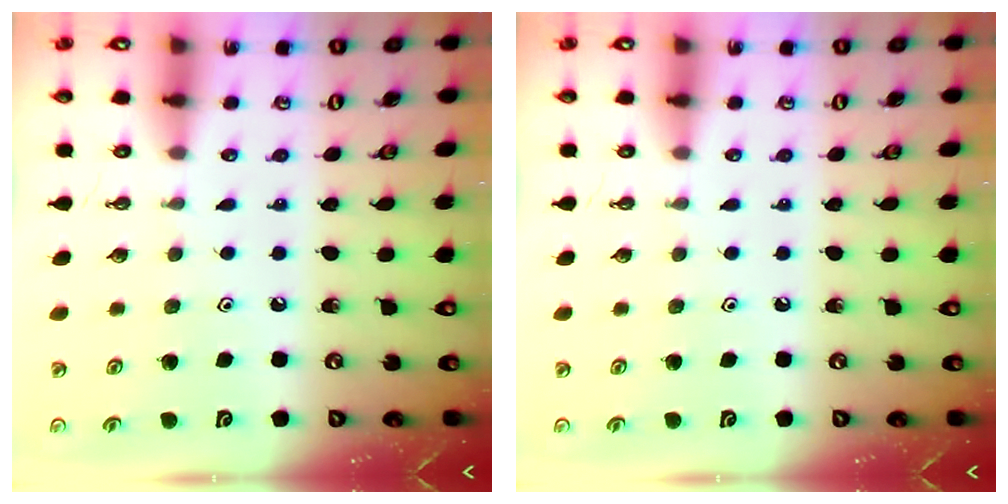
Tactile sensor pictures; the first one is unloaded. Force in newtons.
{"total": 0.0}